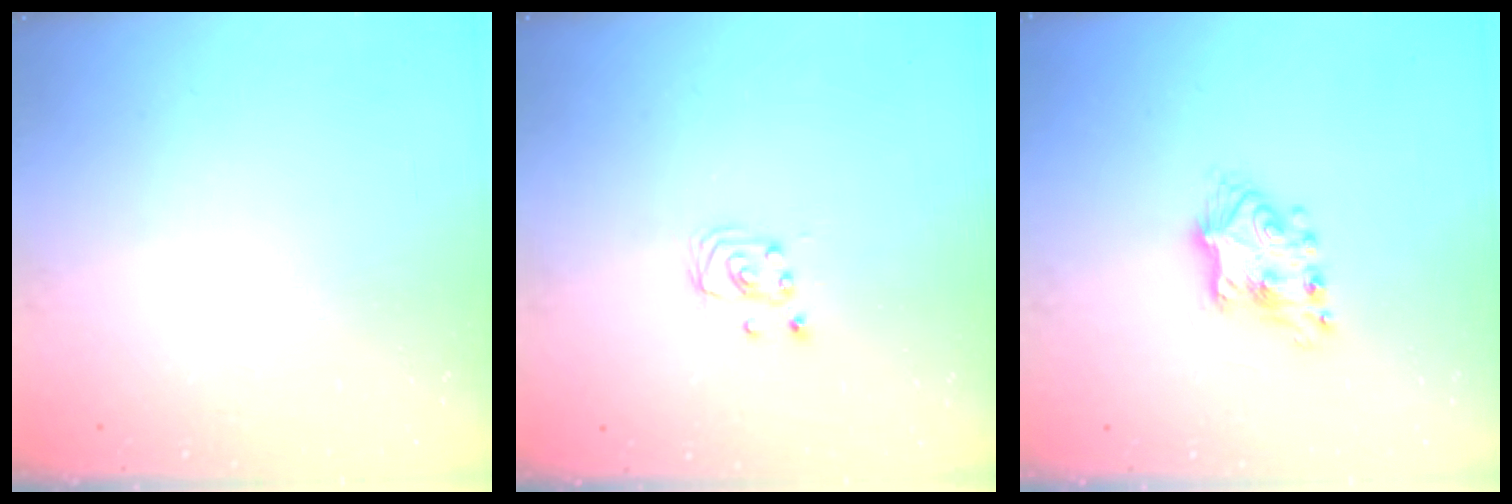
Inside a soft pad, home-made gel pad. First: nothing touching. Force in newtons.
{"total": 2.4, "press": 2.4, "slide": 0.2}
{"total": 7.6, "press": 7.6, "slide": 0.7}